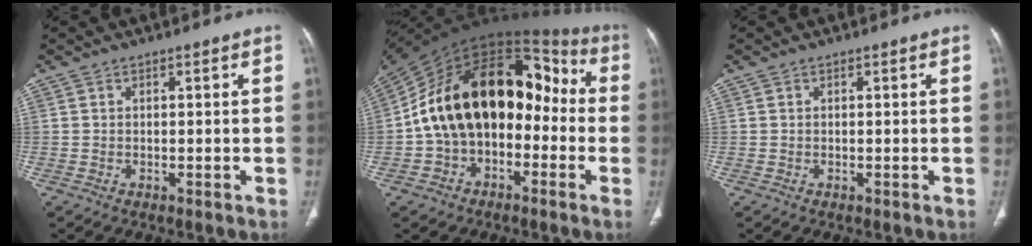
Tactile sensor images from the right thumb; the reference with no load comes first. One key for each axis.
{"total": 24.2, "fx": -1.8, "fy": 15.9, "fz": 18.2, "tx": -0.279, "ty": 0.073, "tz": -0.036}
{"total": 0.0}